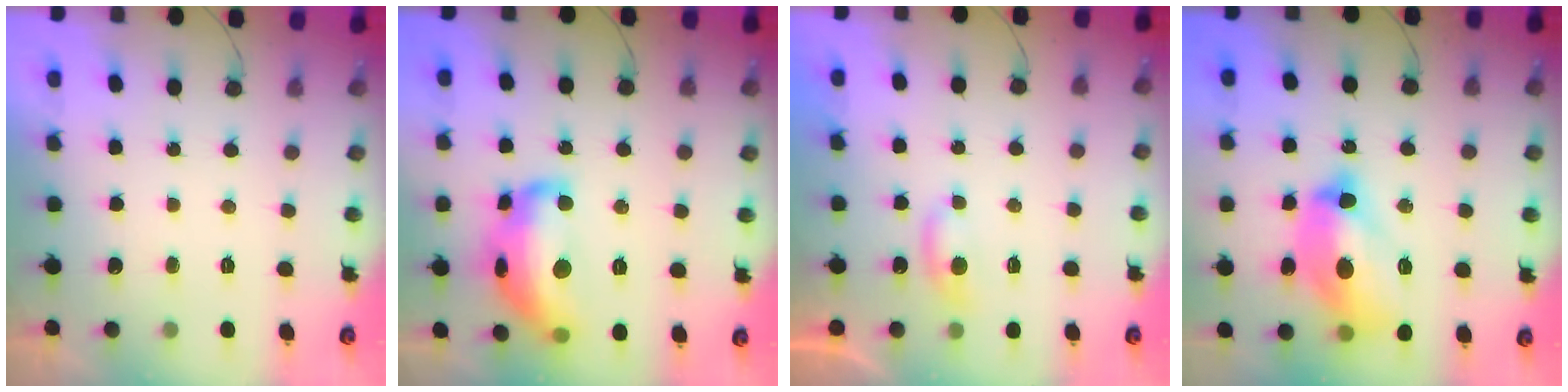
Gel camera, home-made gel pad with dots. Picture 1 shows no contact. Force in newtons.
{"total": 19.5, "press": 19.5, "slide": 1.0}
{"total": 4.4, "press": 4.3, "slide": 0.6}
{"total": 15.8, "press": 15.7, "slide": 1.7}